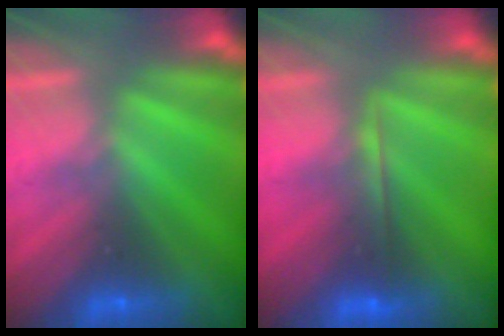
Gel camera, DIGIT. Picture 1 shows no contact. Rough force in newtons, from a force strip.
{"total": 2.0}